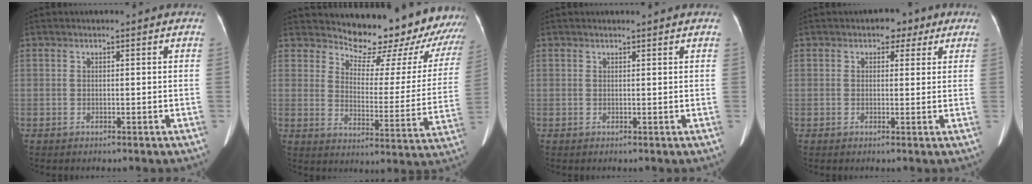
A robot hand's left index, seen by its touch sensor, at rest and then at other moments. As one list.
[{"total": 22.3, "force": [21.0, 4.9, 5.7], "torque": [-0.060, -0.101, 0.244]}, {"total": 1.9, "force": [1.8, -0.2, 0.7], "torque": [-0.012, 0.014, 0.025]}, {"total": 3.2, "force": [1.7, 2.2, 1.5], "torque": [-0.013, 0.016, 0.021]}]